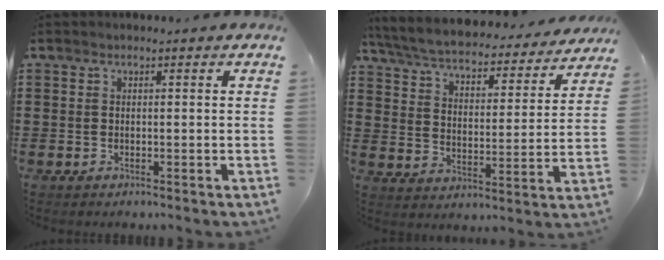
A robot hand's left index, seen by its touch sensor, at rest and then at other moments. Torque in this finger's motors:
{"motor_torque": [1.92, -0.22, 1.05, 0.21]}